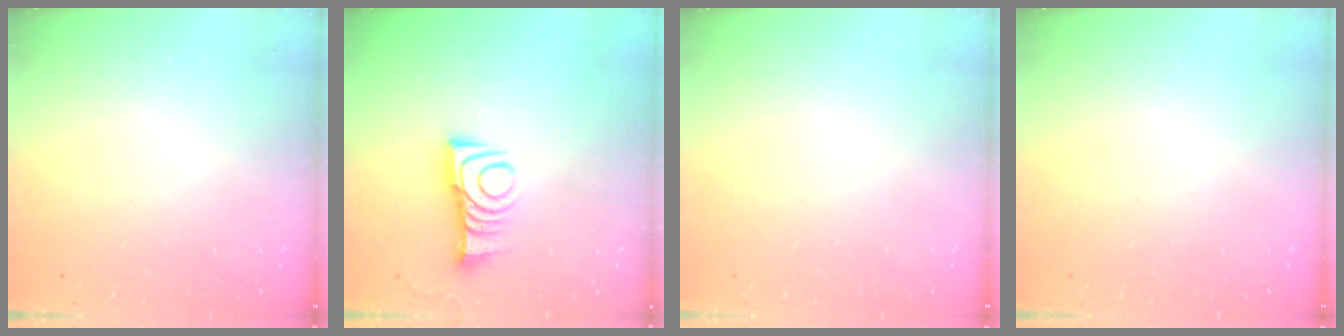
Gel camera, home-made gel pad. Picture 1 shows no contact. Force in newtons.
{"total": 10.3, "press": 10.3, "slide": 0.5}
{"total": 1.5, "press": 1.5, "slide": 0.1}
{"total": 0.0}